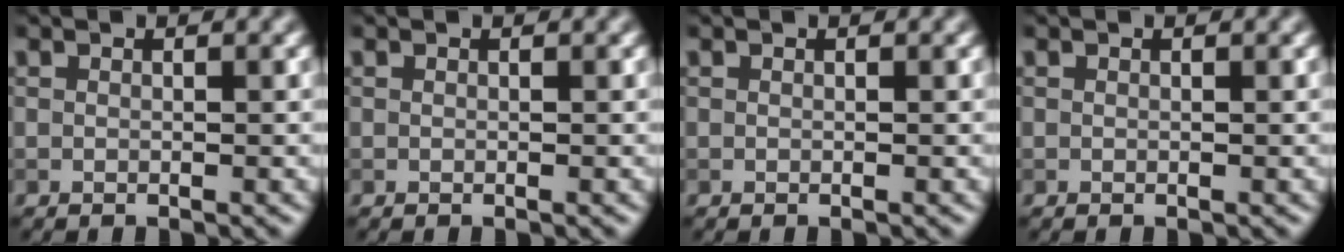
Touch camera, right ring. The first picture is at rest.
{"total": 0.0}
{"total": 0.0}
{"total": 0.0}